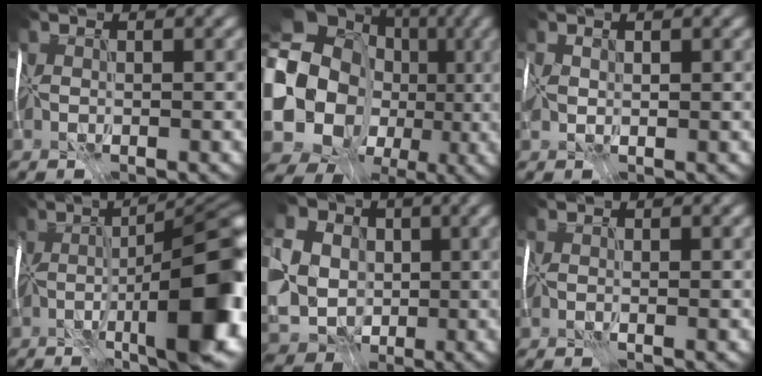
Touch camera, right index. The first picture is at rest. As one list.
[{"total": 18.7, "force": [-0.7, 15.8, 10.0], "torque": [-0.182, -0.004, -0.028]}, {"total": 1.6, "force": [0.5, 0.7, 1.3], "torque": [-0.038, 0.005, 0.012]}, {"total": 13.1, "force": [-2.5, 2.3, 12.6], "torque": [-0.167, -0.003, -0.032]}, {"total": 10.2, "force": [0.5, 8.3, 6.0], "torque": [-0.131, 0.005, 0.008]}, {"total": 0.7, "force": [0.4, -0.4, 0.4], "torque": [-0.006, 0.000, 0.007]}]